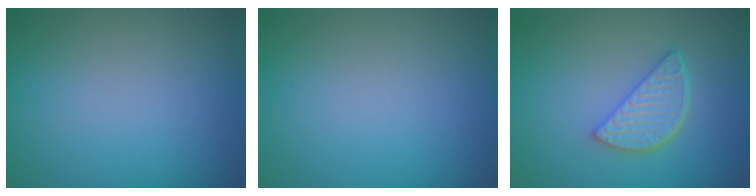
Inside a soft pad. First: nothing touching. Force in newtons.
{"total": 0.0}
{"total": 3.7, "press": 3.0, "slide": 2.1}